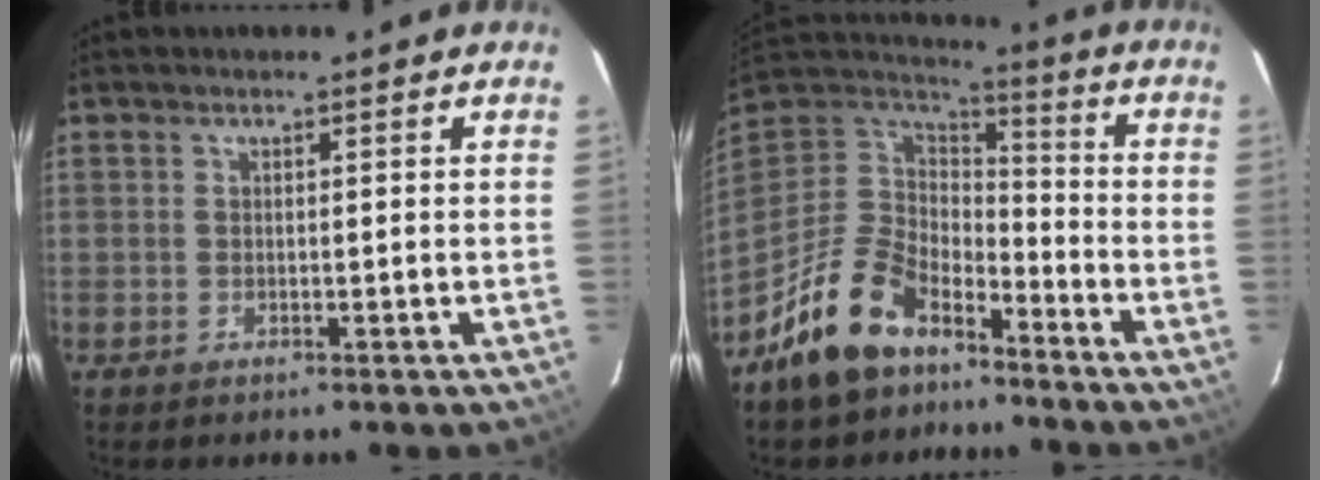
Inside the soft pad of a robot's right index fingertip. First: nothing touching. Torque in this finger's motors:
{"motor_torque": [1.07, -1.07, 0.62, 0.08]}